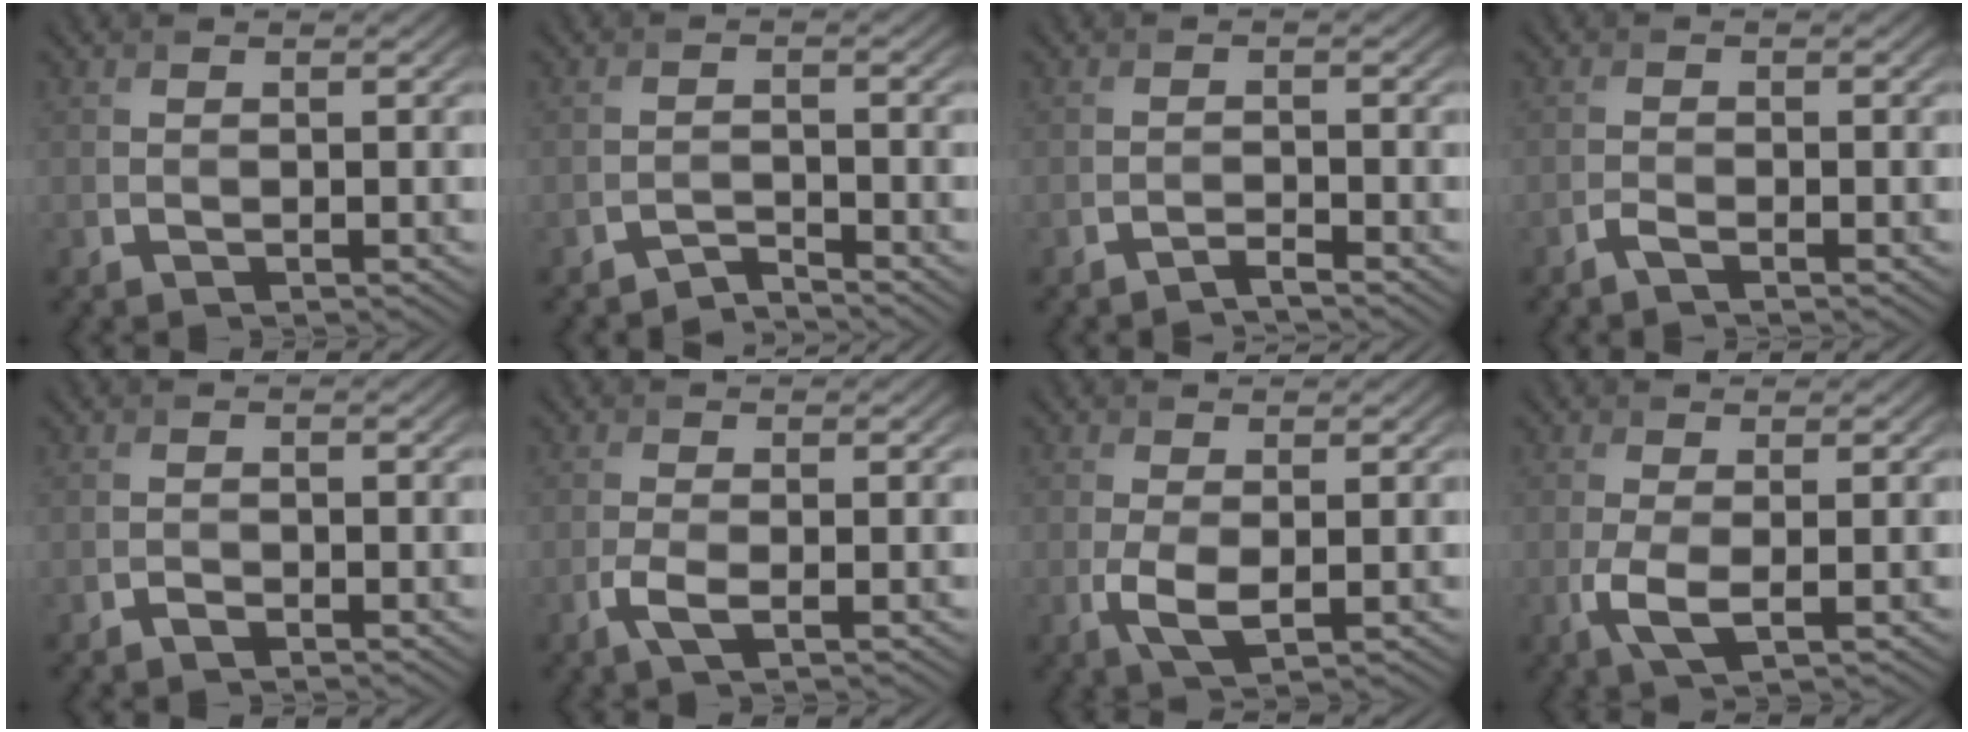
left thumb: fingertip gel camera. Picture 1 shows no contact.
{"total": 1.9, "force": [-1.9, 0.1, 0.3], "torque": [-0.002, 0.004, -0.043]}
{"total": 1.3, "force": [-1.2, 0.0, 0.6], "torque": [-0.008, 0.001, -0.029]}
{"total": 1.1, "force": [-0.9, 0.1, 0.7], "torque": [-0.015, 0.001, -0.022]}
{"total": 0.7, "force": [-0.6, 0.3, 0.3], "torque": [-0.005, -0.002, -0.011]}
{"total": 2.5, "force": [-1.0, 0.7, 2.2], "torque": [-0.055, 0.000, -0.027]}
{"total": 3.4, "force": [-0.5, 1.4, 3.0], "torque": [-0.075, -0.009, -0.009]}
{"total": 3.4, "force": [-0.6, 1.0, 3.2], "torque": [-0.080, -0.007, -0.016]}